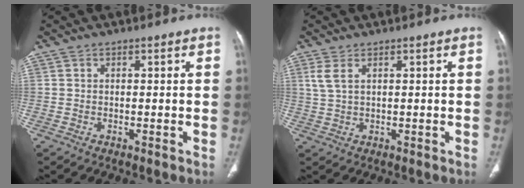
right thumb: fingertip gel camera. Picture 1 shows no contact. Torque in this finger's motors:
{"motor_torque": [-0.51, 0.02, 0.60, -0.18, 0.12]}